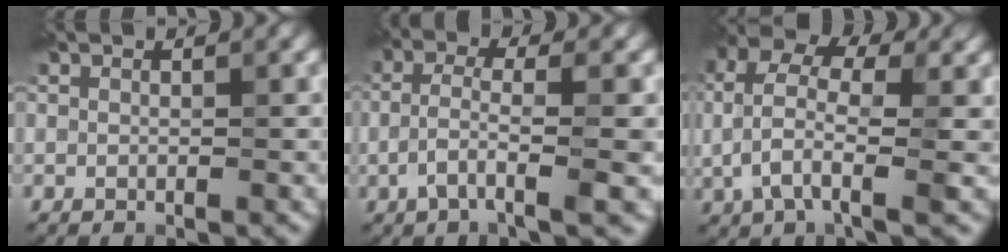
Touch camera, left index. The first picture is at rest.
{"total": 4.7, "force": [-1.2, 1.1, 4.4], "torque": [-0.091, 0.007, -0.029]}
{"total": 6.4, "force": [0.2, 3.5, 5.4], "torque": [-0.120, 0.006, -0.006]}